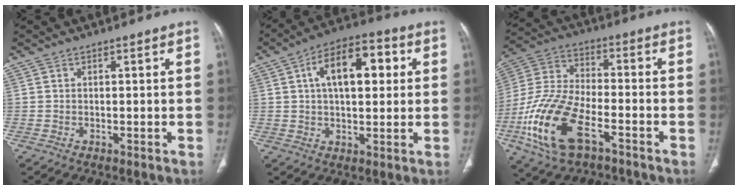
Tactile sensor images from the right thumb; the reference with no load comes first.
{"total": 13.4, "force": [3.3, 7.0, 10.9], "torque": [-0.155, 0.021, 0.048]}
{"total": 18.5, "force": [-8.0, 8.8, 14.1], "torque": [-0.303, 0.024, -0.151]}